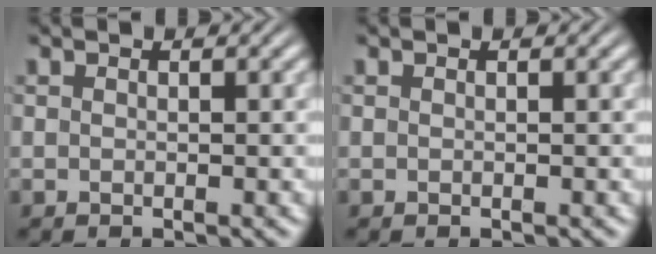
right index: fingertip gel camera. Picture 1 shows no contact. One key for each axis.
{"total": 0.0}